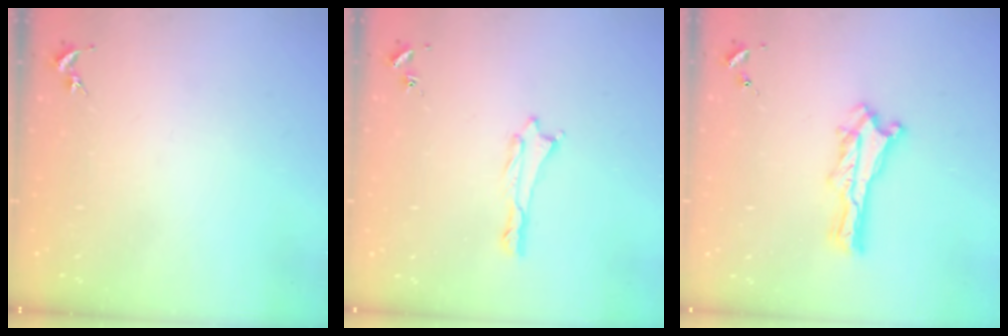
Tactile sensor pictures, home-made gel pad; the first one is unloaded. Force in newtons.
{"total": 0.6, "press": 0.5, "slide": 0.2}
{"total": 1.2, "press": 1.2, "slide": 0.2}